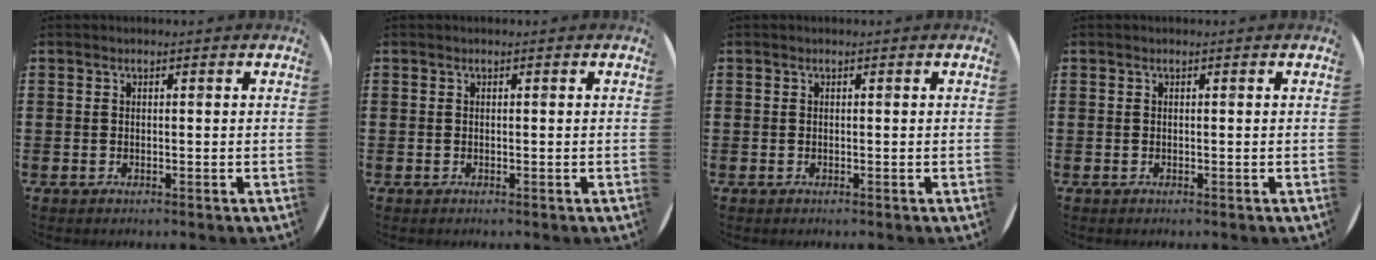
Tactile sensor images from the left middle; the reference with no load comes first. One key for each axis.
{"total": 0.0}
{"total": 0.0}
{"total": 0.0}